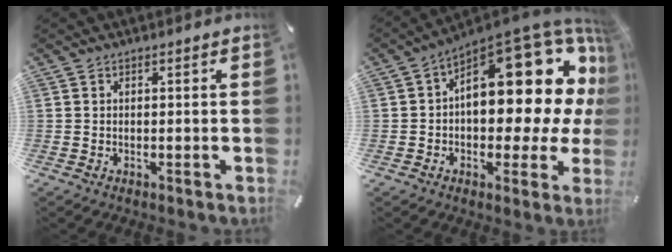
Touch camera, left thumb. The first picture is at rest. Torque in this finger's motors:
{"motor_torque": [1.16, 1.15, 2.09, -0.68, 0.59]}